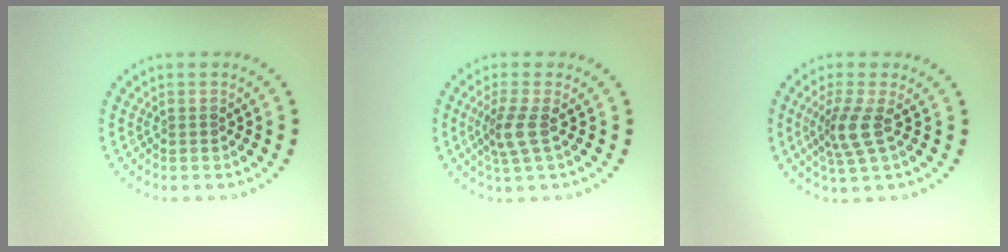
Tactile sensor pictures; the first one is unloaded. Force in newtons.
{"total": 2.4, "press": 1.8, "slide": 1.6}
{"total": 2.9, "press": 2.0, "slide": 2.1}